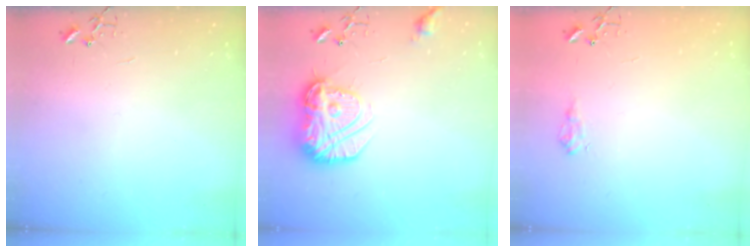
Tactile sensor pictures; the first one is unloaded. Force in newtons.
{"total": 17.4, "press": 17.4, "slide": 1.3}
{"total": 6.8, "press": 6.8, "slide": 0.8}